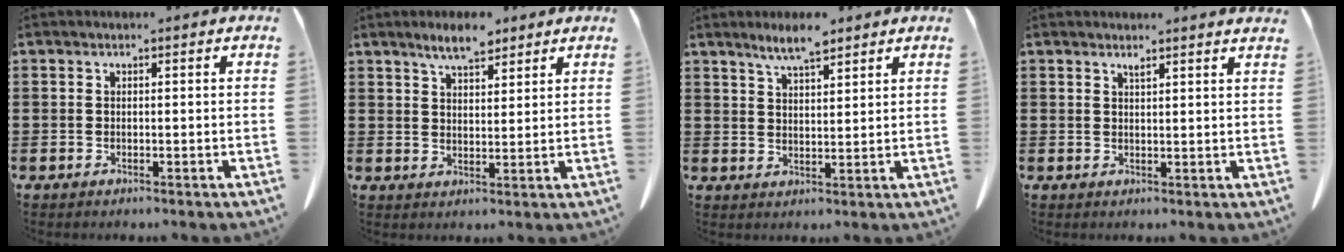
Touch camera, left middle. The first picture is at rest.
{"total": 5.1, "force": [4.3, 1.4, 2.5], "torque": [-0.057, -0.006, 0.079]}
{"total": 5.1, "force": [4.2, 0.9, 2.9], "torque": [-0.065, -0.004, 0.075]}
{"total": 1.6, "force": [1.5, -0.2, 0.6], "torque": [-0.012, -0.002, 0.027]}